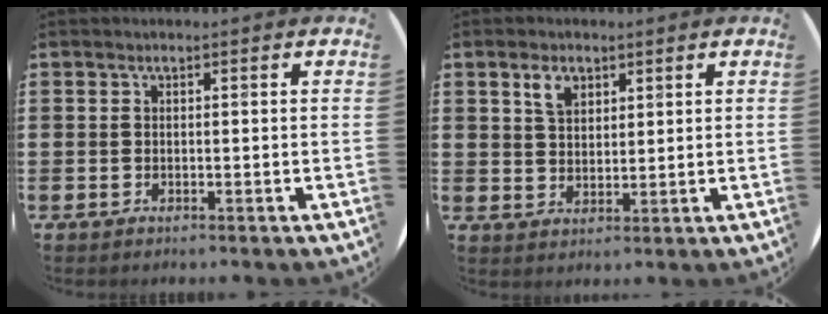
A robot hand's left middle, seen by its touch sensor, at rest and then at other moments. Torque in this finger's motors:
{"motor_torque": [0.38, -0.17, -0.20, -0.09]}